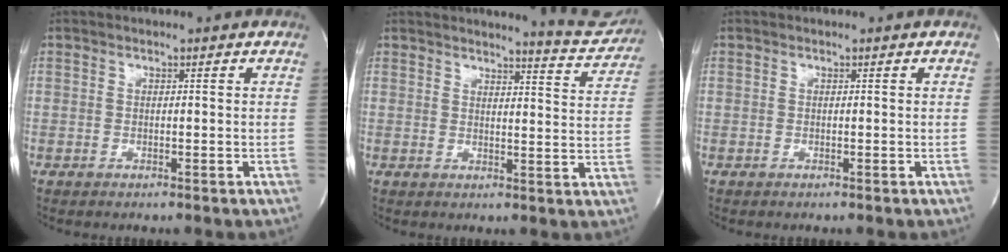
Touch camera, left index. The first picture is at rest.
{"total": 8.6, "force": [8.5, 0.2, 1.1], "torque": [-0.011, -0.045, 0.086]}
{"total": 0.0}